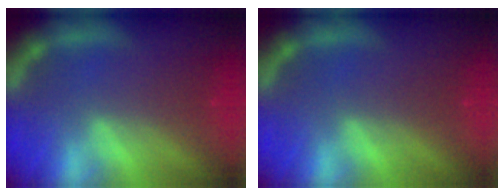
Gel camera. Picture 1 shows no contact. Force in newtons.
{"total": 0.0}